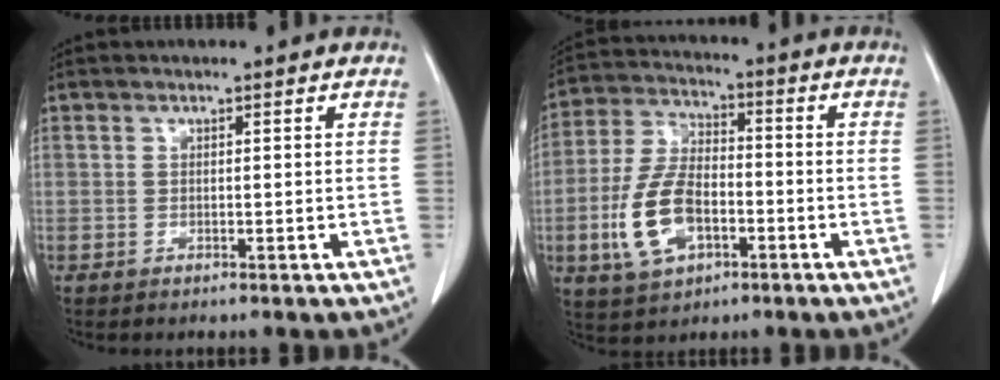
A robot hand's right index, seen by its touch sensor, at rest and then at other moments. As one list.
[{"total": 11.4, "force": [-3.6, 6.0, 9.1], "torque": [-0.212, 0.006, -0.064]}]